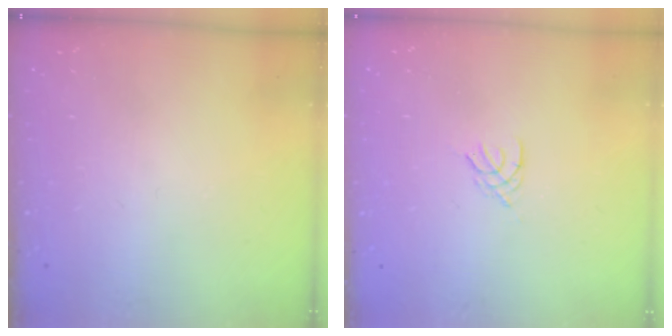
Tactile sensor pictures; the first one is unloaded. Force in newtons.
{"total": 2.1, "press": 2.0, "slide": 0.4}